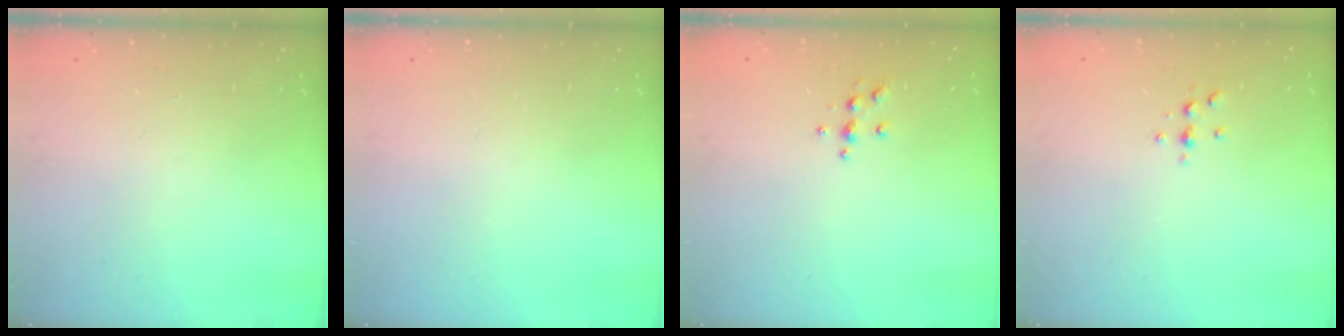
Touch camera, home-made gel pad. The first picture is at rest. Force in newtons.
{"total": 0.0}
{"total": 4.0, "press": 3.9, "slide": 0.6}
{"total": 3.1, "press": 3.1, "slide": 0.5}